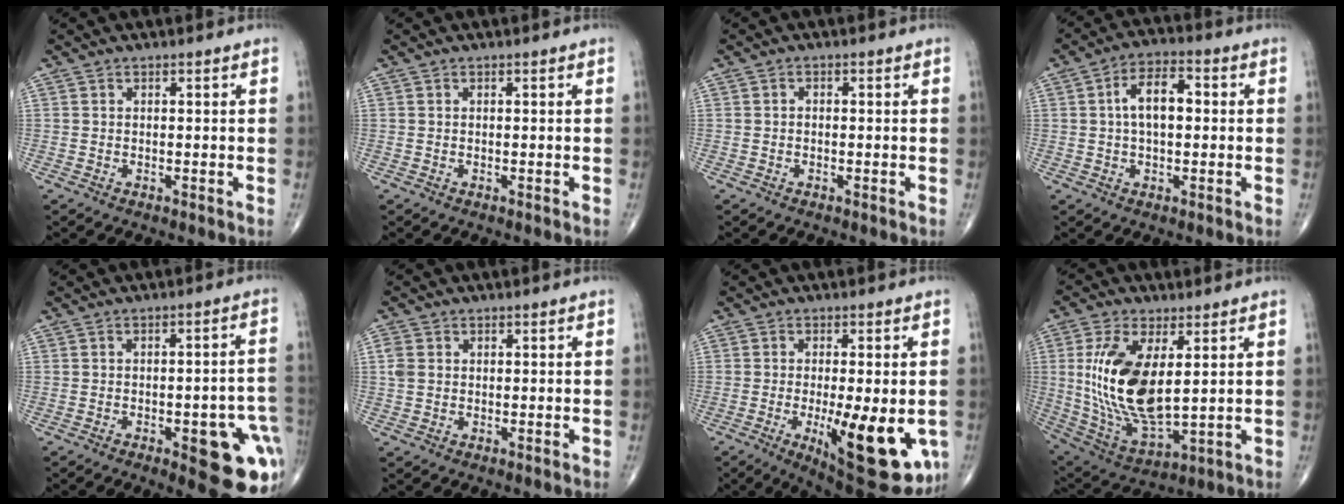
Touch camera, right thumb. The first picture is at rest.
{"total": 0.0}
{"total": 0.7, "force": [-0.1, 0.5, 0.5], "torque": [-0.007, 0.004, -0.003]}
{"total": 8.2, "force": [0.9, 4.3, 6.9], "torque": [-0.115, 0.020, 0.009]}
{"total": 16.1, "force": [-5.3, 5.6, 14.1], "torque": [-0.110, 0.028, -0.045]}
{"total": 2.6, "force": [0.4, 2.0, 1.6], "torque": [-0.041, 0.006, 0.010]}
{"total": 18.2, "force": [-4.5, 6.1, 16.5], "torque": [-0.201, -0.026, -0.045]}
{"total": 18.3, "force": [2.9, 8.4, 16.0], "torque": [-0.318, -0.022, 0.071]}